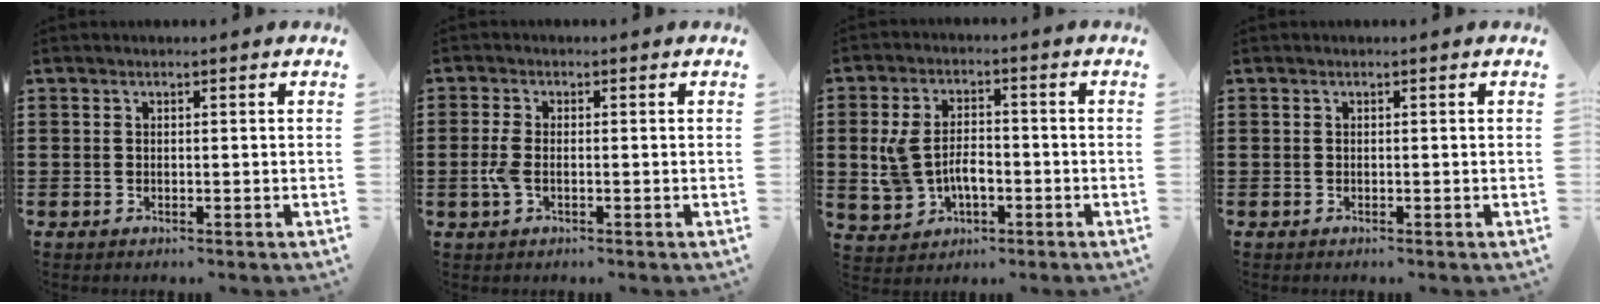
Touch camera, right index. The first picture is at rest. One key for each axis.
{"total": 2.9, "fx": -0.7, "fy": 1.2, "fz": 2.5, "tx": -0.068, "ty": -0.008, "tz": -0.018}
{"total": 5.9, "fx": -0.9, "fy": 3.7, "fz": 4.6, "tx": -0.108, "ty": 0.005, "tz": -0.021}
{"total": 0.0}